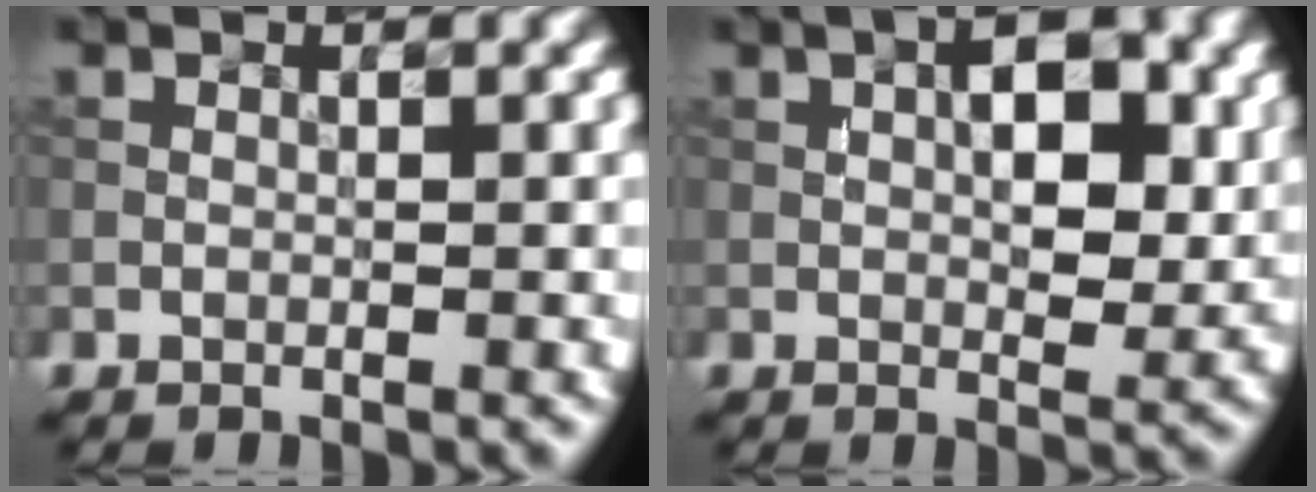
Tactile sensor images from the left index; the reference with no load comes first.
{"total": 5.1, "force": [1.0, 2.4, 4.4], "torque": [-0.061, 0.001, 0.014]}